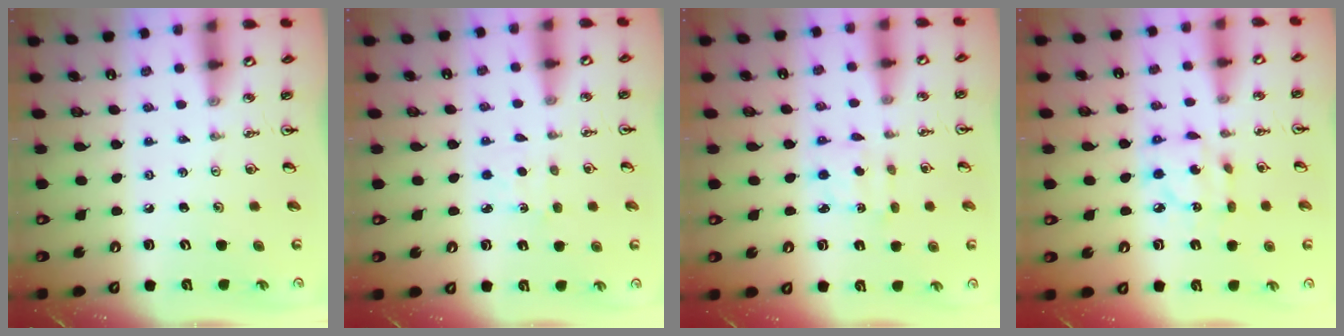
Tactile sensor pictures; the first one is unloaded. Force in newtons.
{"total": 3.0, "press": 3.0, "slide": 0.4}
{"total": 1.9, "press": 1.9, "slide": 0.3}
{"total": 8.7, "press": 8.6, "slide": 0.4}